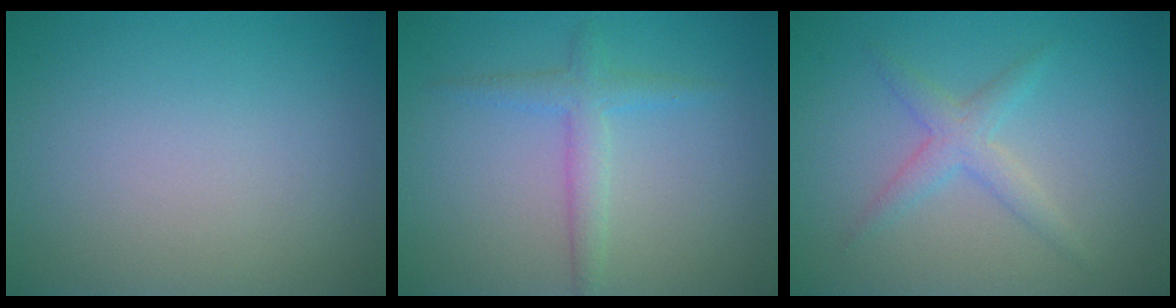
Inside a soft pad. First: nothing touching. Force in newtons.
{"total": 2.3, "press": 2.3, "slide": 0.1}
{"total": 2.2, "press": 2.2, "slide": 0.1}